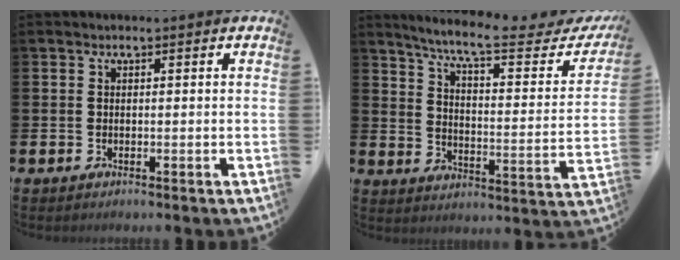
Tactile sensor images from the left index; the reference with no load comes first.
{"total": 9.1, "force": [7.5, 1.3, 4.9], "torque": [-0.107, -0.047, 0.119]}